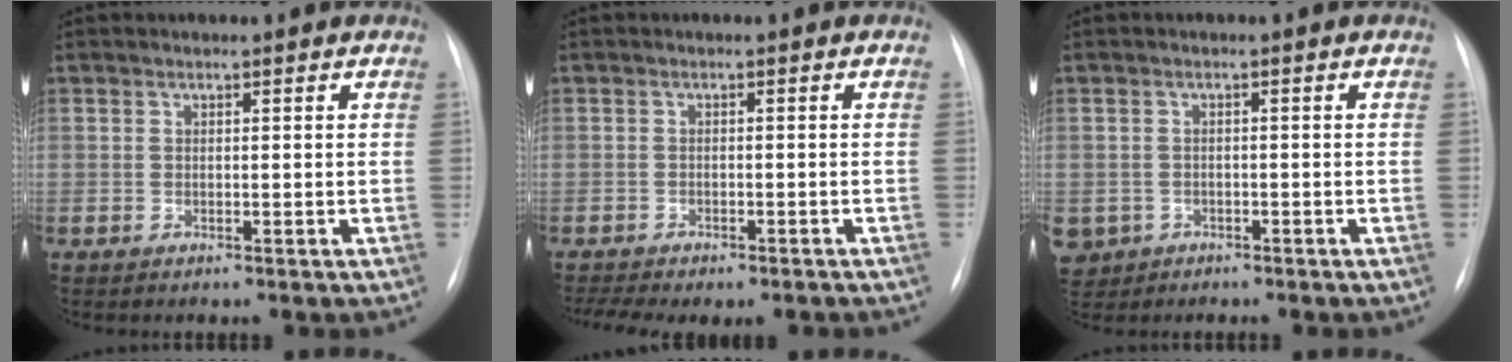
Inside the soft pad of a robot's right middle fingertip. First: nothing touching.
{"total": 8.2, "force": [-6.7, 2.5, 4.0], "torque": [-0.057, 0.009, -0.089]}
{"total": 5.5, "force": [-2.9, 4.6, 1.0], "torque": [-0.025, 0.003, -0.043]}